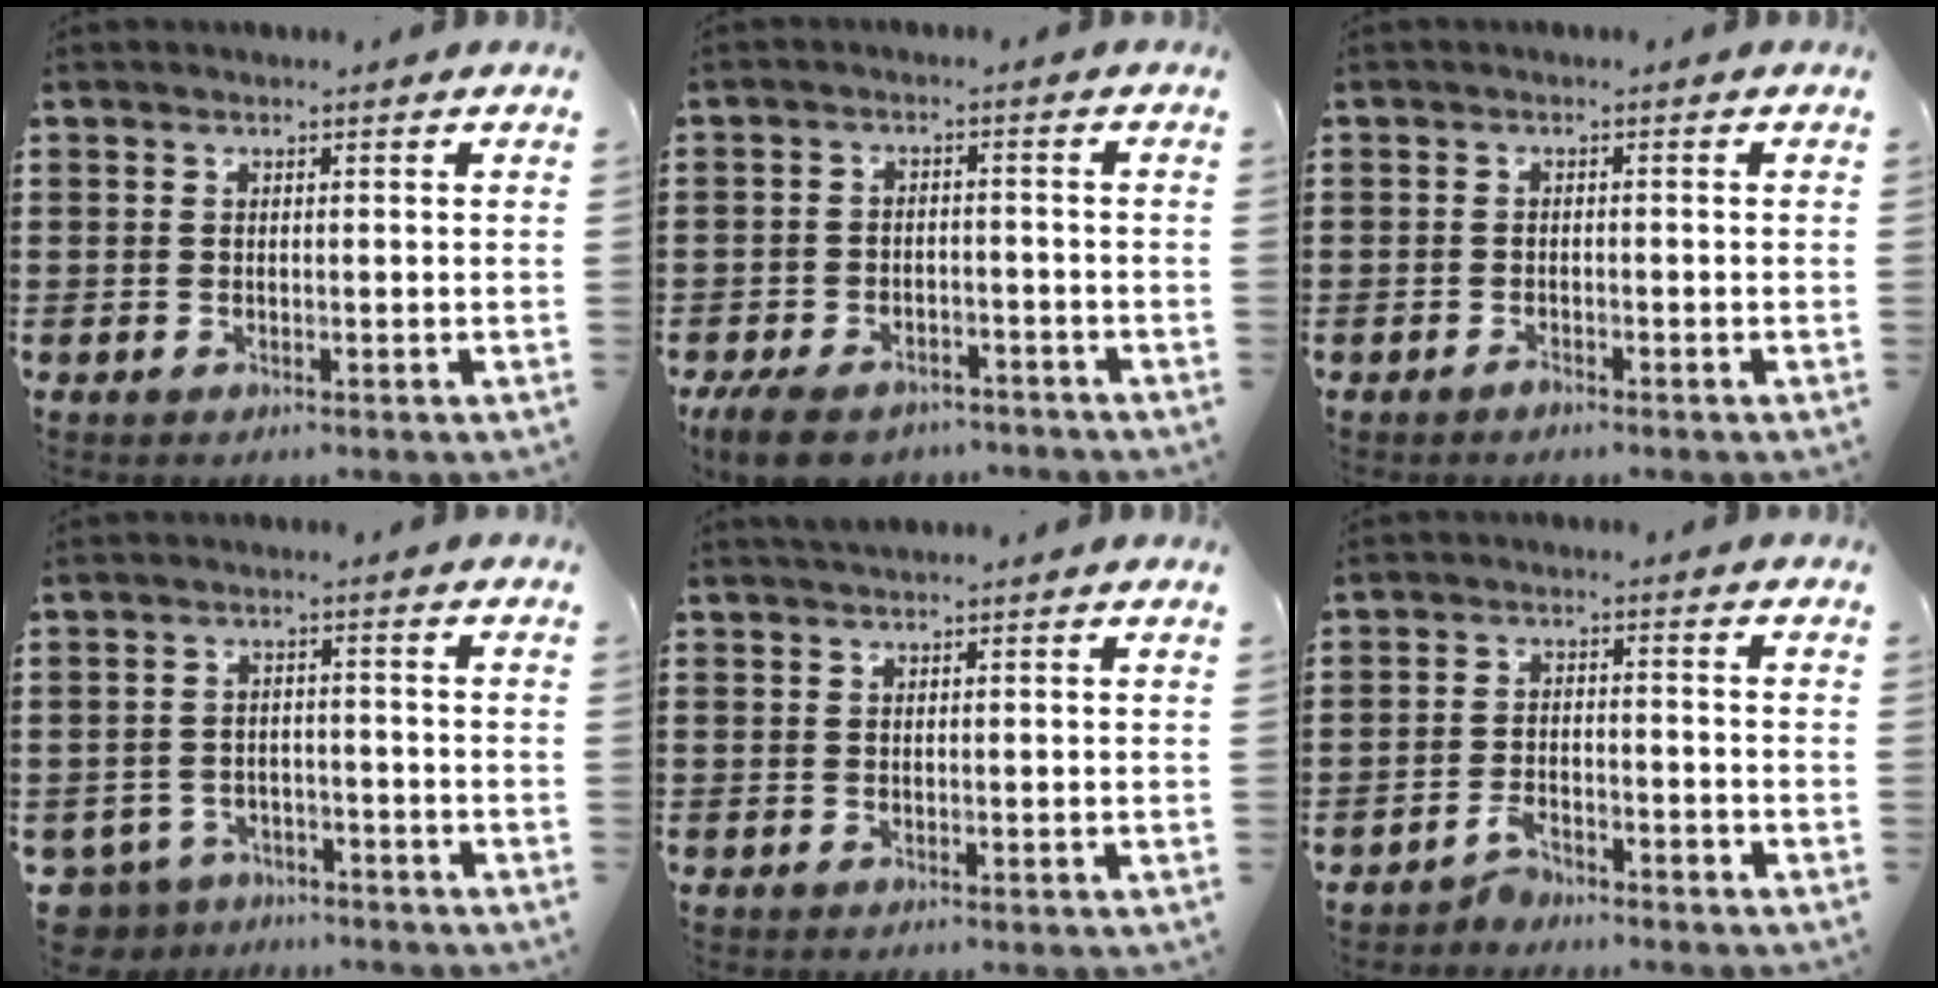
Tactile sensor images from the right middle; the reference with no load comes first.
{"total": 5.0, "force": [-4.6, 1.2, 1.5], "torque": [-0.037, 0.002, -0.091]}
{"total": 0.9, "force": [-0.8, 0.3, 0.3], "torque": [-0.009, -0.004, -0.016]}
{"total": 3.5, "force": [-3.3, 0.9, 0.1], "torque": [-0.026, -0.002, -0.075]}
{"total": 1.0, "force": [0.9, -0.1, 0.5], "torque": [-0.011, 0.000, 0.017]}
{"total": 3.2, "force": [-3.0, 0.8, 0.6], "torque": [-0.016, 0.007, -0.061]}